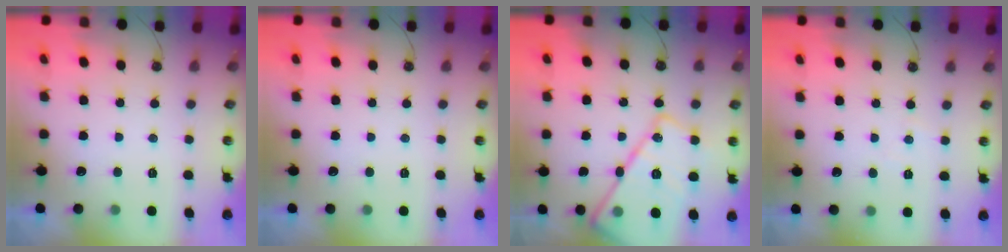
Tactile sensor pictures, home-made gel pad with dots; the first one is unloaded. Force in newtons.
{"total": 0.0}
{"total": 21.3, "press": 21.2, "slide": 1.9}
{"total": 2.7, "press": 2.6, "slide": 0.5}